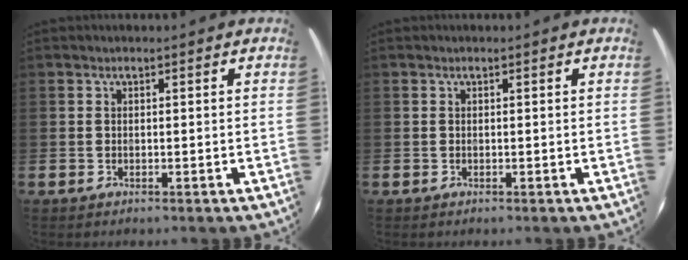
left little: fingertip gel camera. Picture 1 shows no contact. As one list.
[{"total": 0.0}]